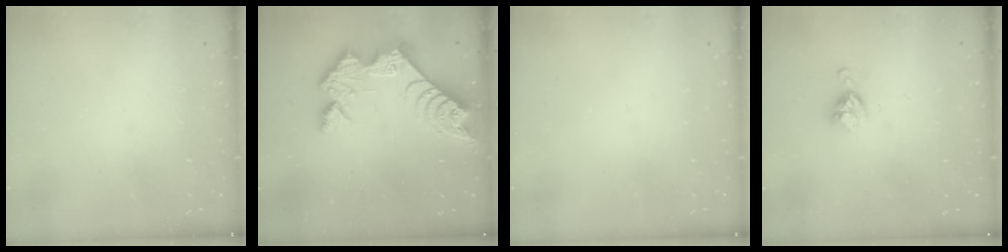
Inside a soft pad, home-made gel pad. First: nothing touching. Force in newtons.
{"total": 12.1, "press": 12.1, "slide": 0.8}
{"total": 0.0}
{"total": 5.5, "press": 5.5, "slide": 0.1}